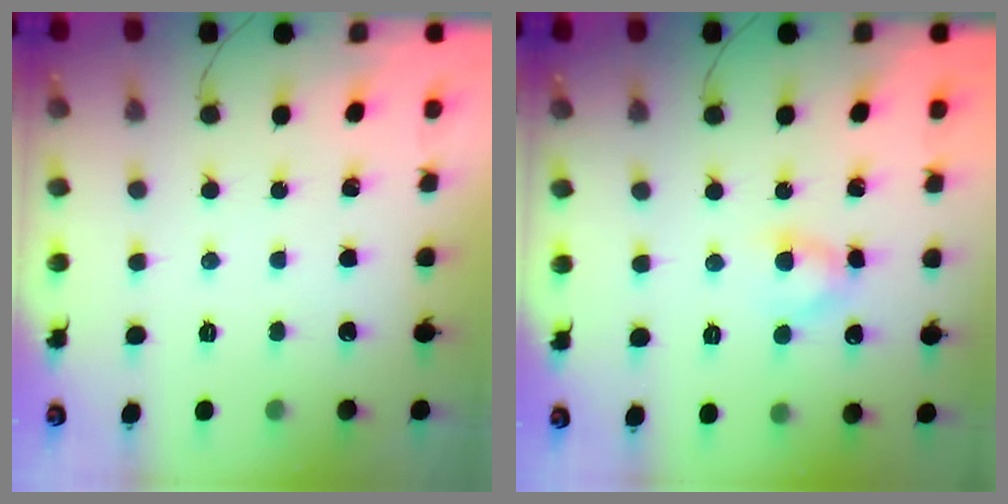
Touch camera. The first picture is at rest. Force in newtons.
{"total": 3.3, "press": 3.1, "slide": 1.2}